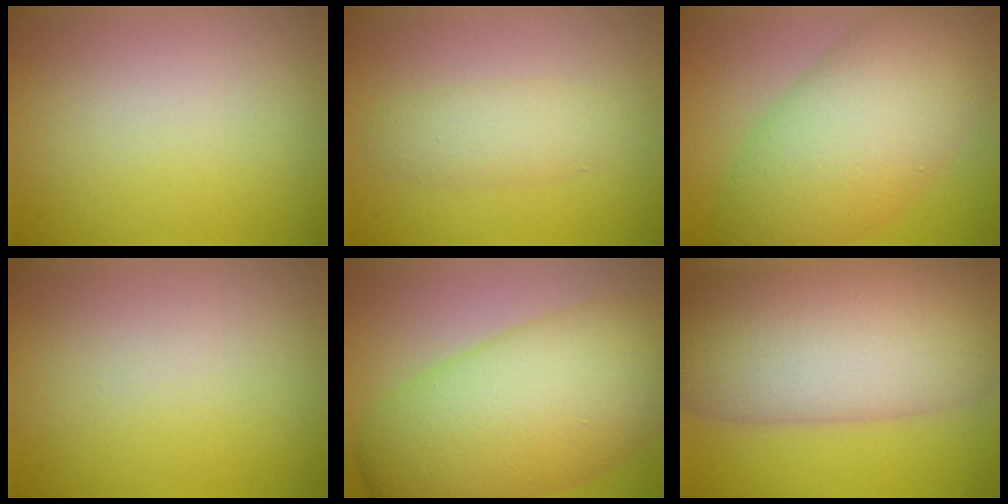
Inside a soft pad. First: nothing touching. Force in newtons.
{"total": 2.3, "press": 2.3, "slide": 0.1}
{"total": 10.8, "press": 10.8, "slide": 0.2}
{"total": 0.0}
{"total": 12.1, "press": 12.1, "slide": 0.2}
{"total": 13.1, "press": 13.1, "slide": 0.5}